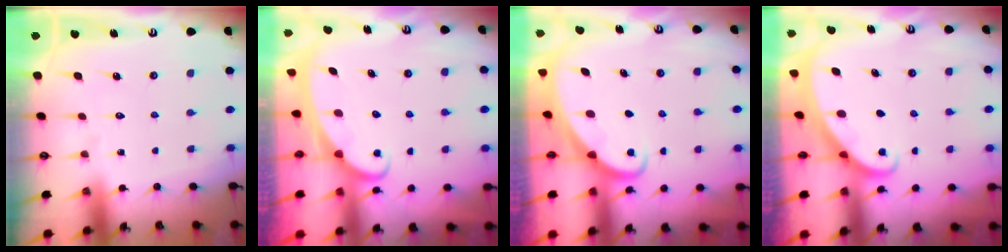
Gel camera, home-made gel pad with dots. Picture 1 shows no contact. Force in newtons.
{"total": 2.5, "press": 2.5, "slide": 0.3}
{"total": 2.4, "press": 2.4, "slide": 0.2}
{"total": 1.6, "press": 1.5, "slide": 0.1}